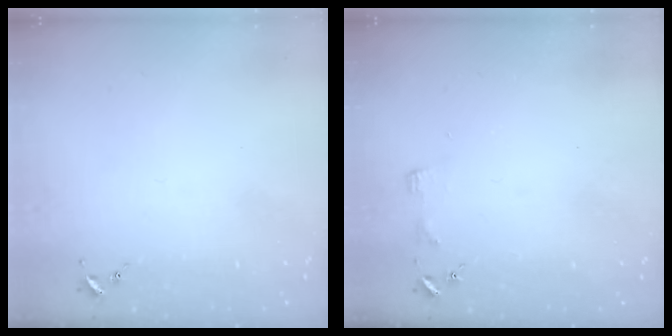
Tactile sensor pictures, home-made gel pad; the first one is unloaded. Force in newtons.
{"total": 3.4, "press": 3.3, "slide": 0.4}